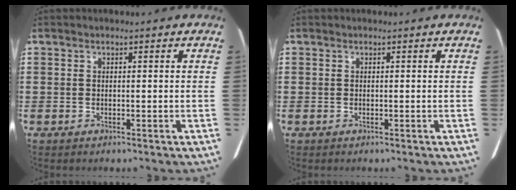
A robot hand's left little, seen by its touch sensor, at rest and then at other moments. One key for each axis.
{"total": 0.0}